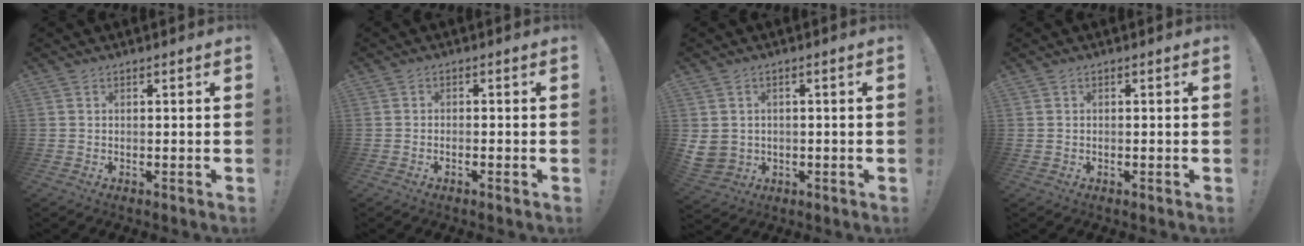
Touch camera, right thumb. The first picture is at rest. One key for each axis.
{"total": 1.1, "fx": -0.7, "fy": -0.1, "fz": 0.8, "tx": -0.012, "ty": -0.001, "tz": -0.012}
{"total": 5.1, "fx": 1.1, "fy": 4.6, "fz": 1.8, "tx": -0.043, "ty": -0.007, "tz": 0.021}
{"total": 0.0}